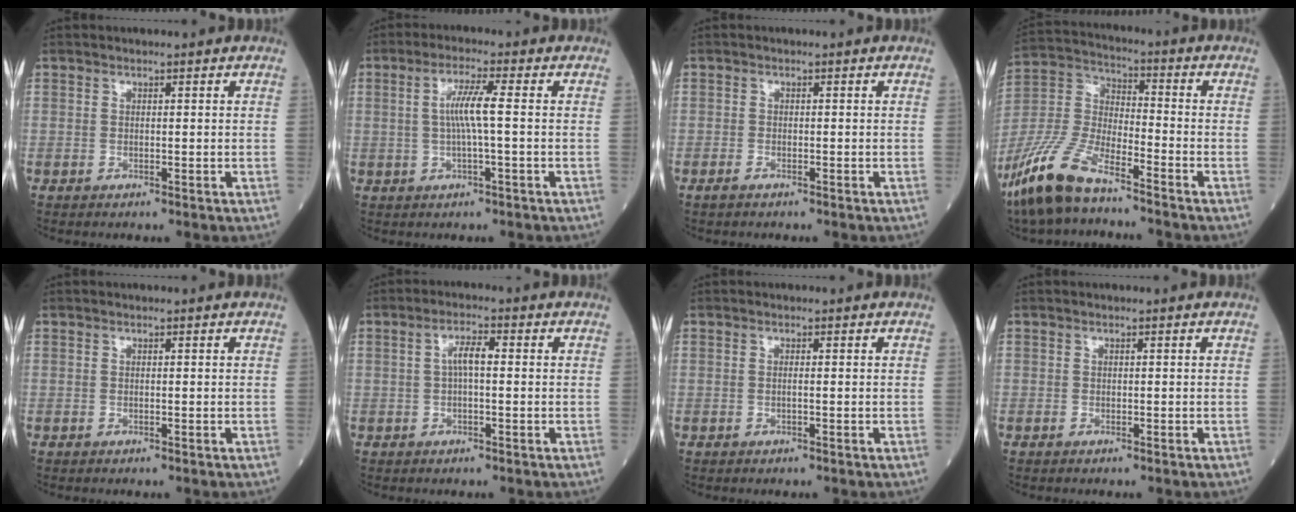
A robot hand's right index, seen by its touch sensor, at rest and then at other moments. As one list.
[{"total": 5.0, "force": [0.3, -0.2, 5.0], "torque": [-0.099, 0.006, 0.005]}, {"total": 1.0, "force": [-0.8, 0.3, 0.5], "torque": [-0.017, -0.002, -0.013]}, {"total": 14.3, "force": [-10.4, 3.7, 9.1], "torque": [-0.209, -0.019, -0.204]}, {"total": 0.0}, {"total": 3.3, "force": [0.2, 0.8, 3.1], "torque": [-0.060, 0.010, 0.003]}, {"total": 0.5, "force": [-0.1, -0.2, 0.5], "torque": [-0.009, 0.000, -0.003]}, {"total": 0.0}]